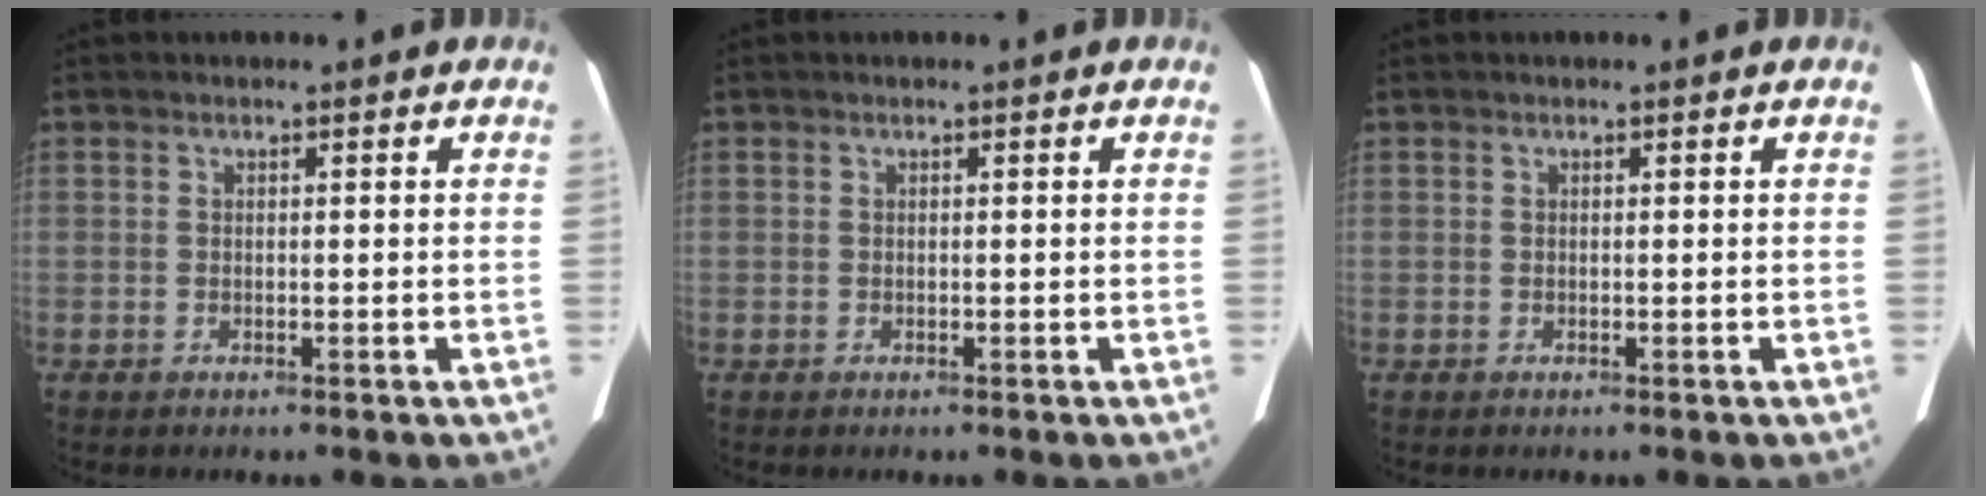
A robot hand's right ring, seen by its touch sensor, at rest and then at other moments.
{"total": 0.0}
{"total": 0.0}